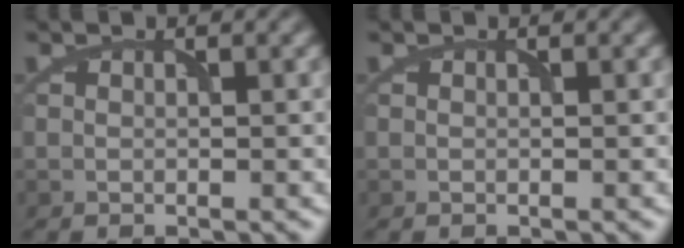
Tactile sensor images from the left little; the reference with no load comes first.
{"total": 0.0}